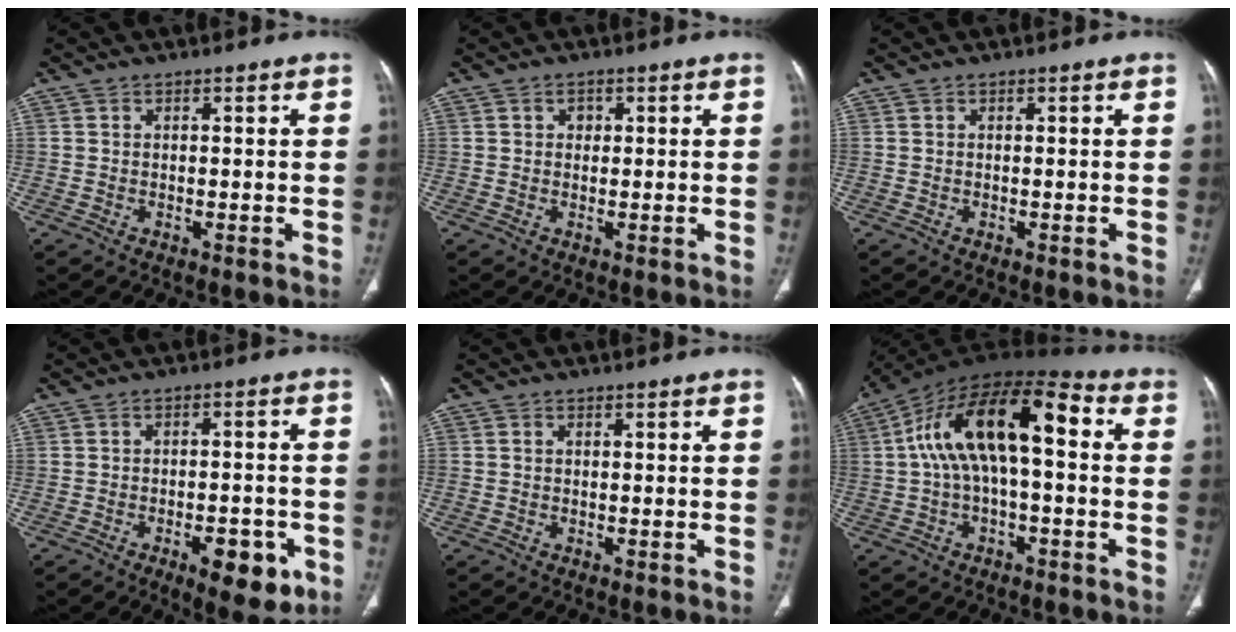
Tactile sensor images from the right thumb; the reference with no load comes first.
{"total": 1.5, "force": [0.5, 1.2, 0.7], "torque": [-0.003, 0.001, 0.005]}
{"total": 0.0}
{"total": 9.4, "force": [-4.1, 4.0, 7.4], "torque": [-0.083, 0.013, -0.050]}
{"total": 0.0}
{"total": 17.1, "force": [1.9, 7.6, 15.2], "torque": [-0.262, 0.054, 0.022]}